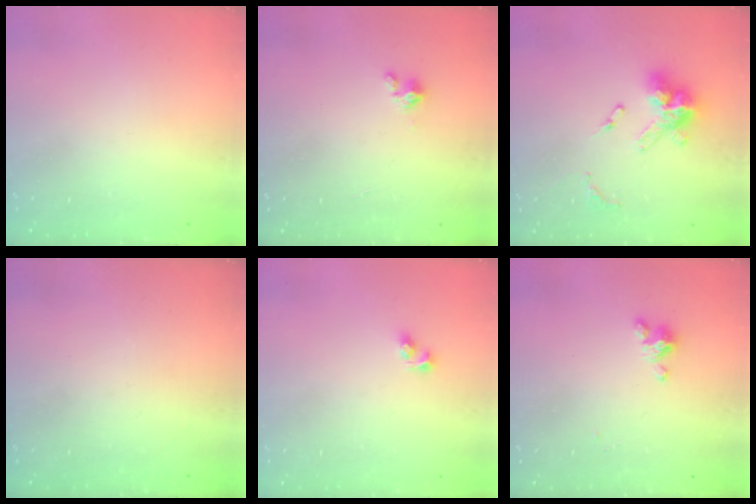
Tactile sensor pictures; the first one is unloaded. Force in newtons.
{"total": 0.9, "press": 0.9, "slide": 0.2}
{"total": 12.1, "press": 12.0, "slide": 1.1}
{"total": 0.0}
{"total": 2.7, "press": 2.5, "slide": 1.2}
{"total": 2.3, "press": 2.2, "slide": 0.4}